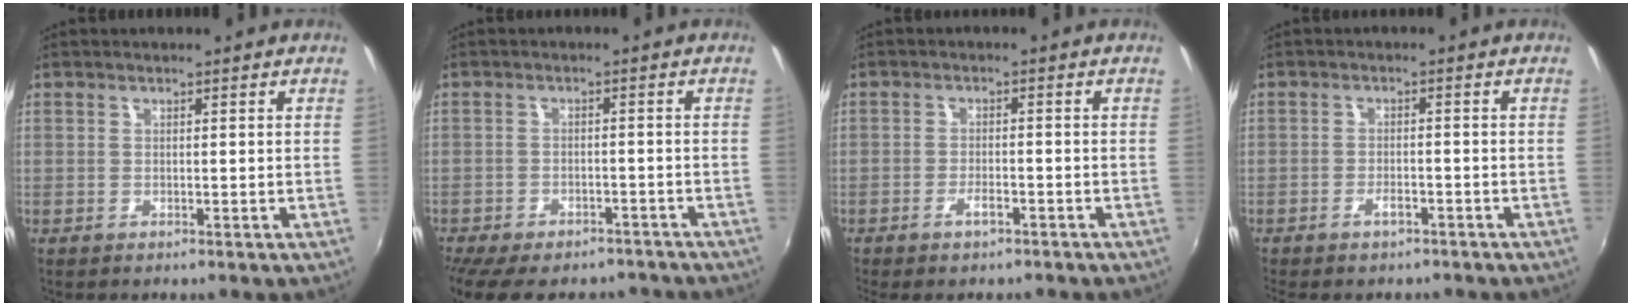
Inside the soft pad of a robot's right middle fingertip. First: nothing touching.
{"total": 14.8, "force": [-12.2, 5.7, 6.2], "torque": [-0.135, -0.021, -0.166]}
{"total": 2.7, "force": [-2.0, 0.8, 1.6], "torque": [-0.038, -0.001, -0.037]}
{"total": 2.7, "force": [-2.1, 1.1, 1.3], "torque": [-0.033, -0.001, -0.035]}